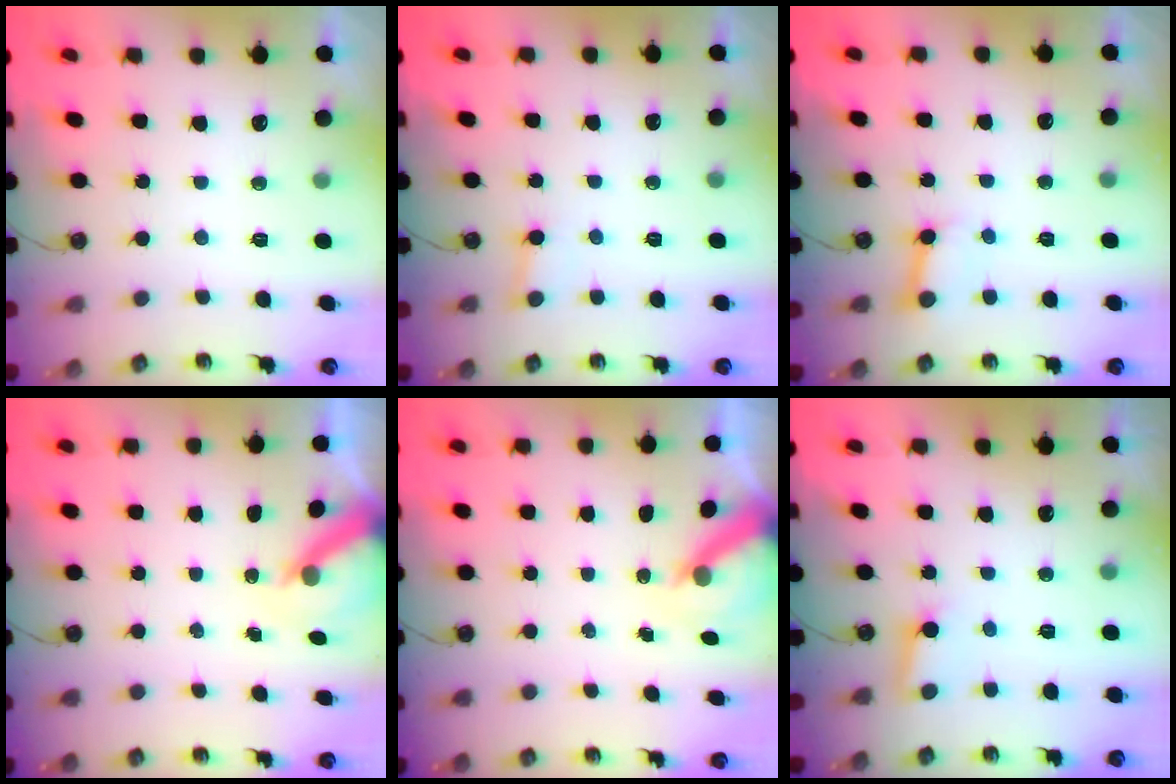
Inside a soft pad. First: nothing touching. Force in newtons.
{"total": 2.2, "press": 2.2, "slide": 0.2}
{"total": 3.9, "press": 3.8, "slide": 0.5}
{"total": 6.0, "press": 5.9, "slide": 0.7}
{"total": 6.0, "press": 6.0, "slide": 0.7}
{"total": 2.9, "press": 2.9, "slide": 0.2}